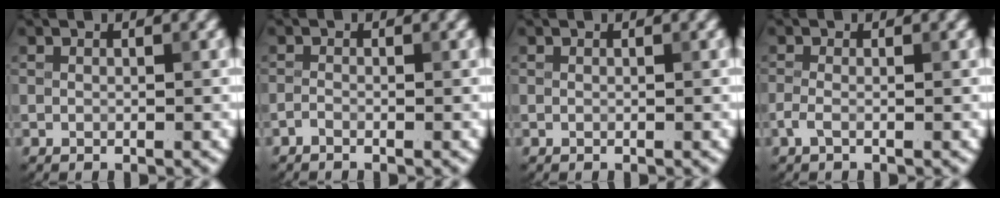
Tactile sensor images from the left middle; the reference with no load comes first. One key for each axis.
{"total": 0.6, "fx": -0.5, "fy": 0.1, "fz": 0.3, "tx": -0.006, "ty": -0.001, "tz": -0.013}
{"total": 0.0}
{"total": 1.1, "fx": -0.4, "fy": 0.4, "fz": 0.9, "tx": -0.024, "ty": -0.004, "tz": -0.012}